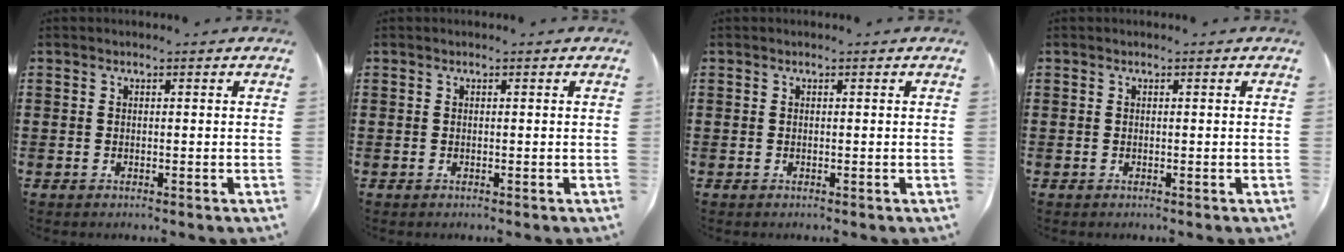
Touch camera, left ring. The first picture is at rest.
{"total": 0.0}
{"total": 0.0}
{"total": 0.0}